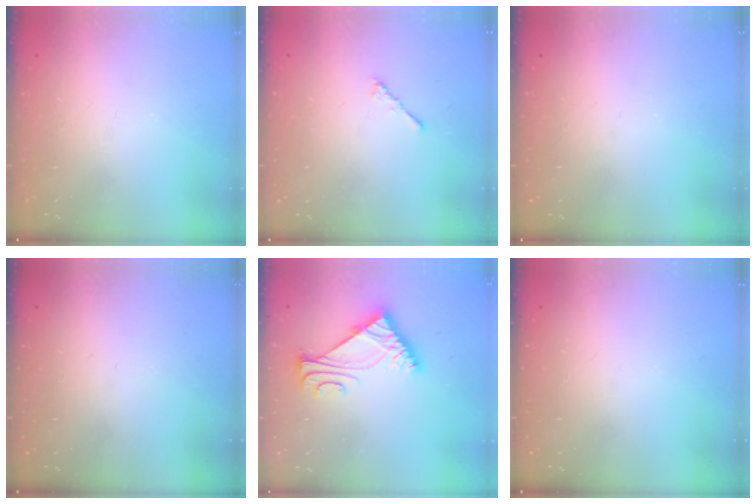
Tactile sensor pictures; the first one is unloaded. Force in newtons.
{"total": 2.3, "press": 2.2, "slide": 0.6}
{"total": 0.0}
{"total": 0.0}
{"total": 6.6, "press": 6.6, "slide": 1.0}
{"total": 0.0}